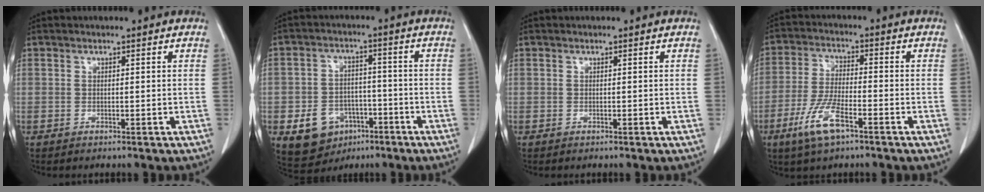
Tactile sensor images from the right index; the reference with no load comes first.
{"total": 9.0, "force": [-4.0, 7.1, 3.8], "torque": [-0.070, 0.013, -0.052]}
{"total": 0.0}
{"total": 8.2, "force": [-4.6, 1.9, 6.6], "torque": [-0.140, -0.012, -0.087]}